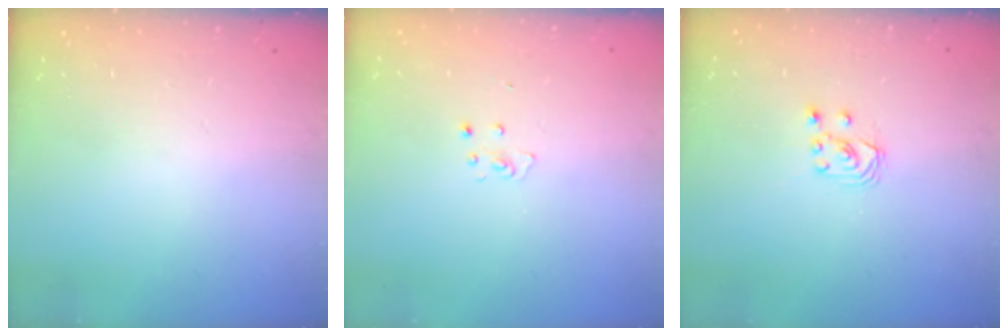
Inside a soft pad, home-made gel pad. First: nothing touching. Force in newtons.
{"total": 2.6, "press": 2.6, "slide": 0.2}
{"total": 2.6, "press": 2.6, "slide": 0.3}